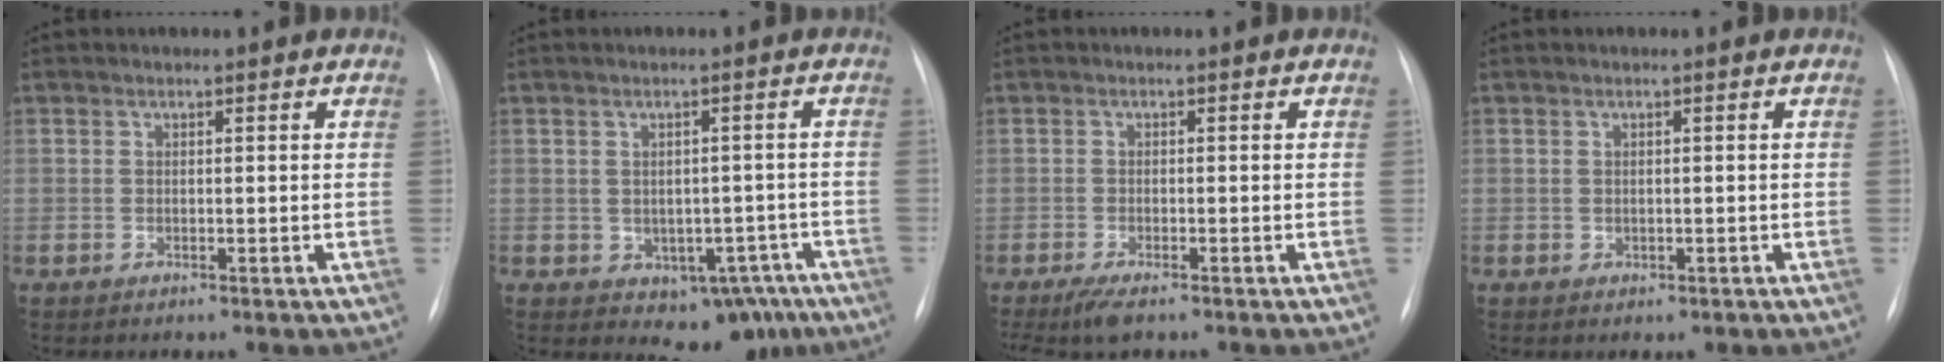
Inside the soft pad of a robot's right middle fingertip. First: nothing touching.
{"total": 7.2, "force": [-3.4, 5.0, 3.9], "torque": [-0.034, 0.024, -0.032]}
{"total": 3.8, "force": [-2.7, 0.9, 2.6], "torque": [-0.053, -0.011, -0.044]}
{"total": 0.9, "force": [-0.2, 0.8, 0.2], "torque": [-0.005, 0.000, 0.001]}